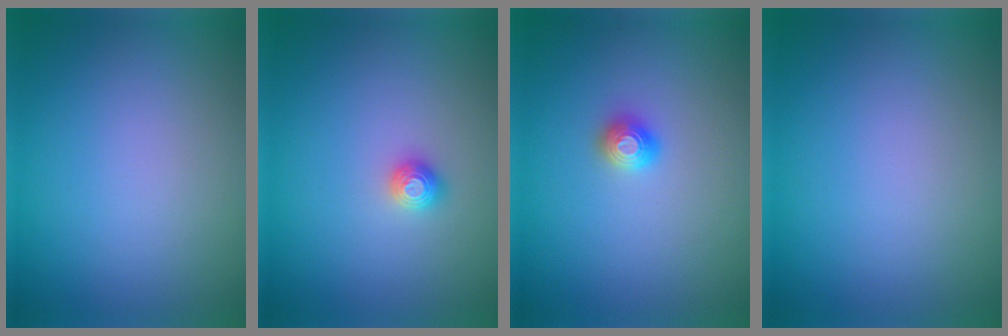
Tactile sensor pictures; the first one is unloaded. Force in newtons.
{"total": 1.2, "press": 1.1, "slide": 0.3}
{"total": 1.2, "press": 1.2, "slide": 0.2}
{"total": 0.0}